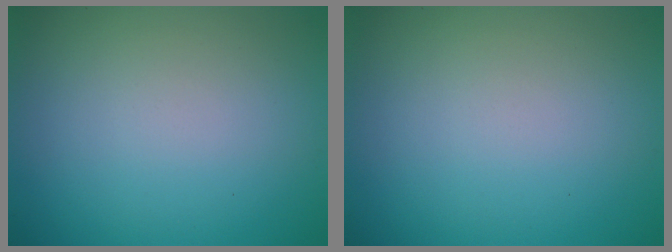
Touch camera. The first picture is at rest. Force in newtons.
{"total": 0.0}